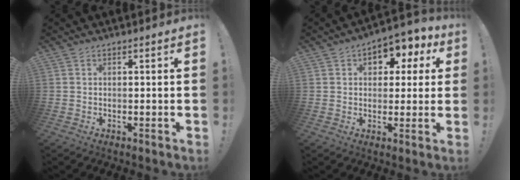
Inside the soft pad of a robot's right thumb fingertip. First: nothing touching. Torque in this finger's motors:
{"motor_torque": [0.70, 2.06, 0.20, -0.06, 0.00]}